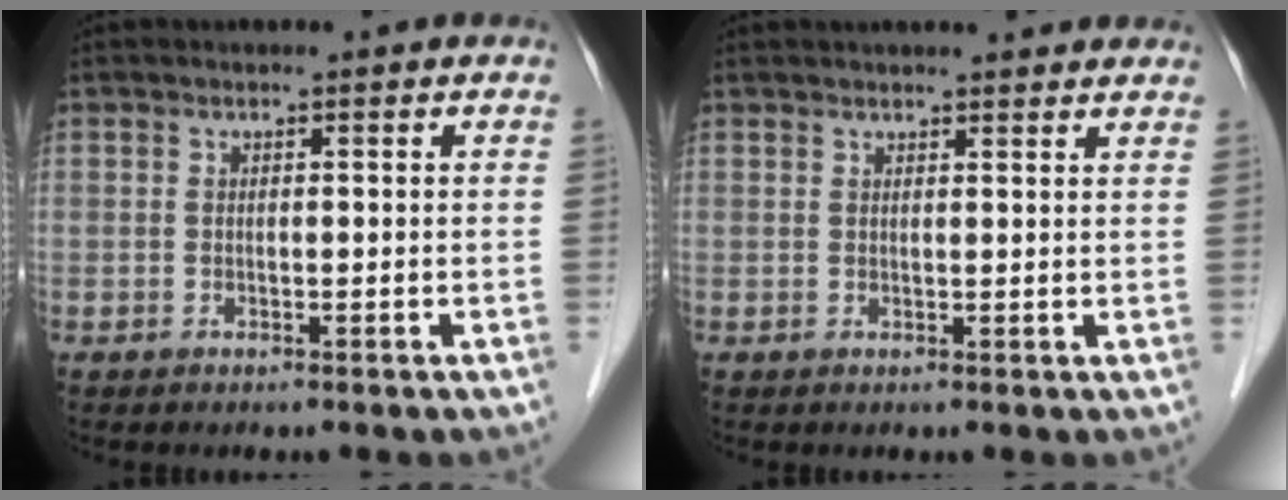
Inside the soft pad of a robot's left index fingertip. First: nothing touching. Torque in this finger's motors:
{"motor_torque": [0.24, -0.24, 0.14, 0.06]}